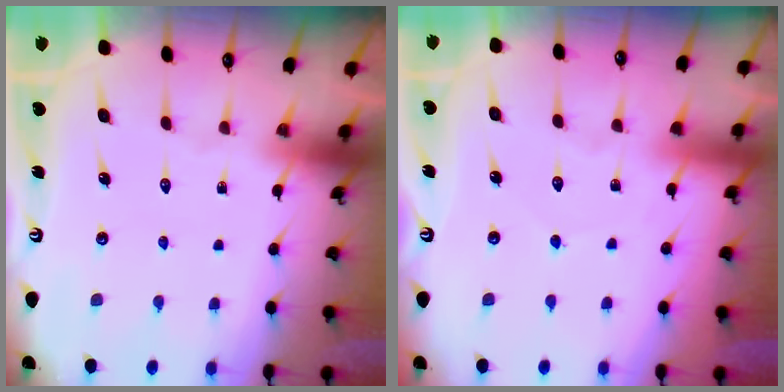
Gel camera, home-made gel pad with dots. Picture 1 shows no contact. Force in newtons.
{"total": 3.0, "press": 2.9, "slide": 0.4}